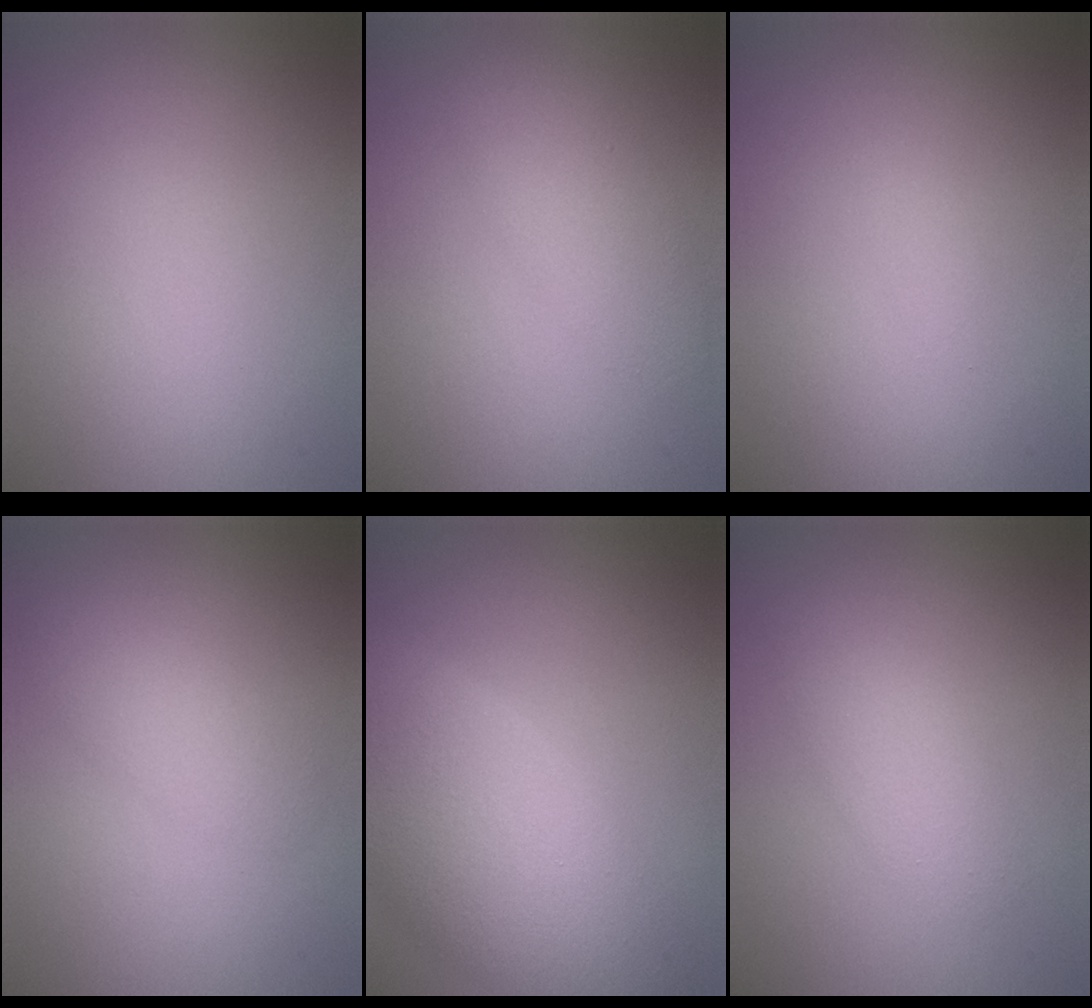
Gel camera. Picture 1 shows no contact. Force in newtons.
{"total": 3.2, "press": 3.2, "slide": 0.1}
{"total": 0.6, "press": 0.6, "slide": 0.0}
{"total": 2.4, "press": 2.4, "slide": 0.1}
{"total": 8.8, "press": 8.8, "slide": 0.6}
{"total": 2.5, "press": 2.5, "slide": 0.1}